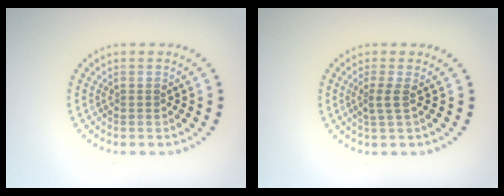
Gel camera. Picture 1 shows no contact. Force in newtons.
{"total": 1.7, "press": 1.1, "slide": 1.3}